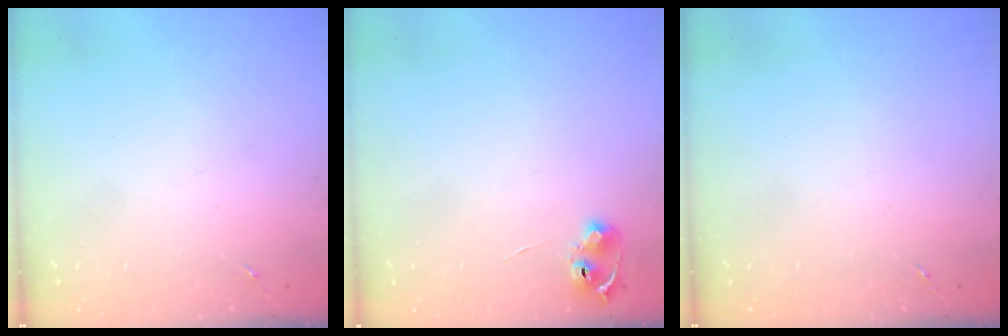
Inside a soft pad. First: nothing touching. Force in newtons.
{"total": 6.3, "press": 6.3, "slide": 0.8}
{"total": 0.0}